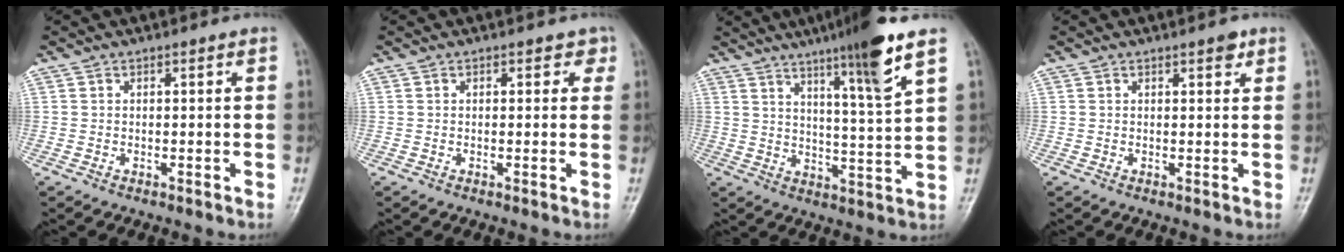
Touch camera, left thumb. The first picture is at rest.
{"total": 2.1, "force": [1.1, 1.5, 1.0], "torque": [0.014, -0.001, 0.006]}
{"total": 12.7, "force": [7.8, 0.0, 10.1], "torque": [-0.162, -0.043, 0.125]}
{"total": 1.8, "force": [1.1, 0.7, 1.2], "torque": [-0.008, -0.004, 0.013]}